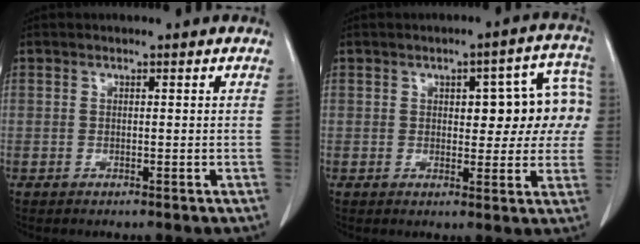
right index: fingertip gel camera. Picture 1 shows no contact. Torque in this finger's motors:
{"motor_torque": [0.56, 0.29, 0.27, 0.04]}